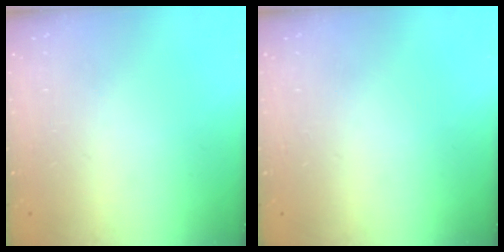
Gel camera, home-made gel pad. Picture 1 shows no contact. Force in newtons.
{"total": 0.0}